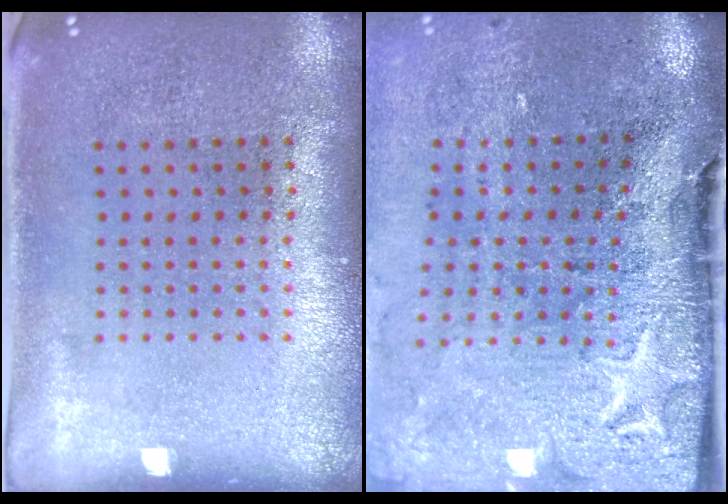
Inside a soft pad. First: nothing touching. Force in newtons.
{"total": 4.8, "press": 3.8, "slide": 2.9}